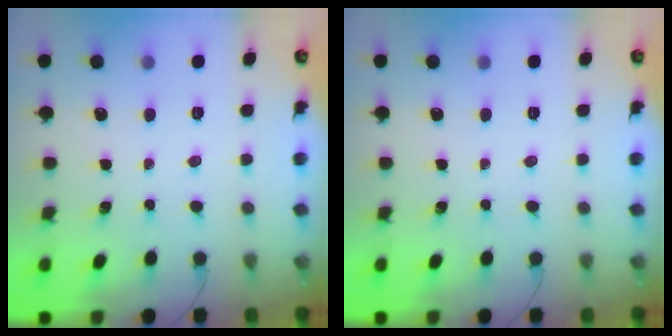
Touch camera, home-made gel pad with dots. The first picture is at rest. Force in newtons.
{"total": 0.0}